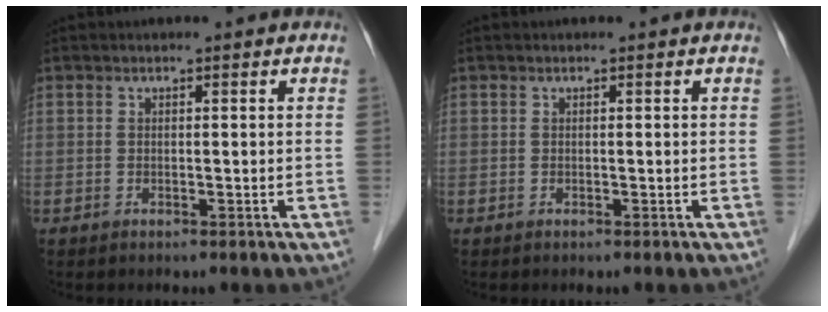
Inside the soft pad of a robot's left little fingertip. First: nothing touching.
{"total": 0.0}